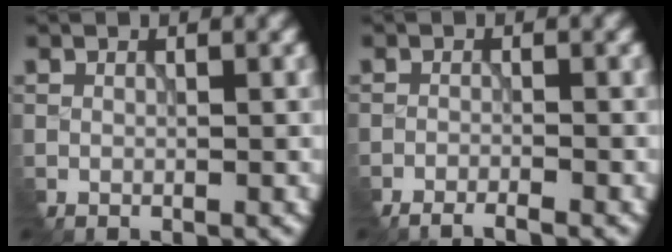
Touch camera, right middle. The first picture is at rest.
{"total": 2.5, "force": [-2.2, -0.1, 1.1], "torque": [-0.024, -0.006, -0.044]}